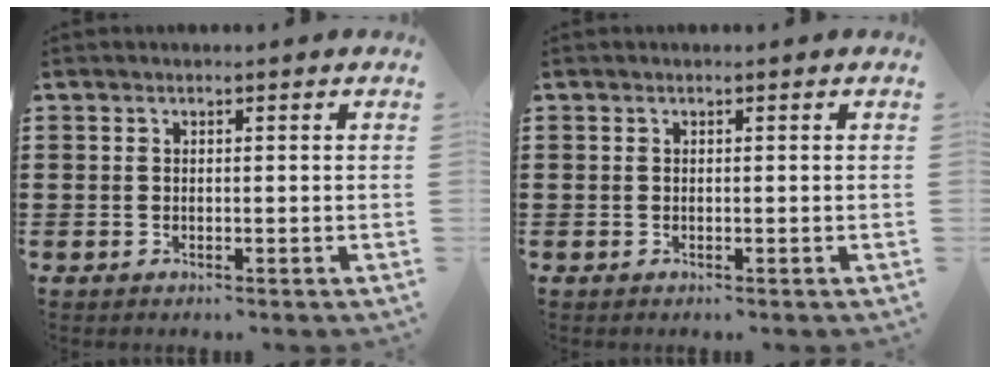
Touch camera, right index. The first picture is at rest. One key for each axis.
{"total": 0.0}